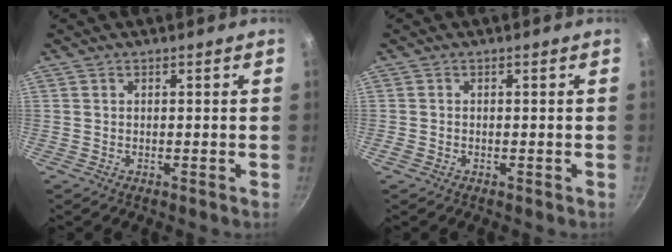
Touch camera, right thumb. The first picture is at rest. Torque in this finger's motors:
{"motor_torque": [-0.17, -0.03, -0.16, 0.02, -0.02]}